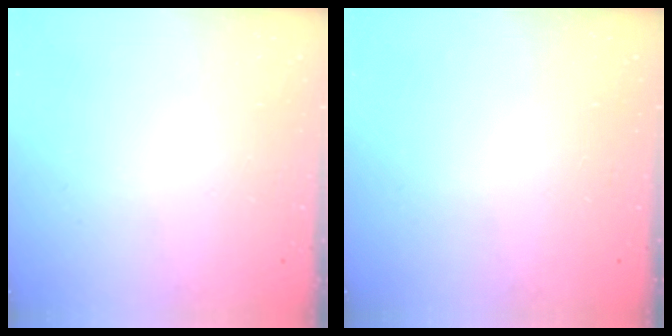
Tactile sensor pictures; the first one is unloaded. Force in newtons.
{"total": 0.0}